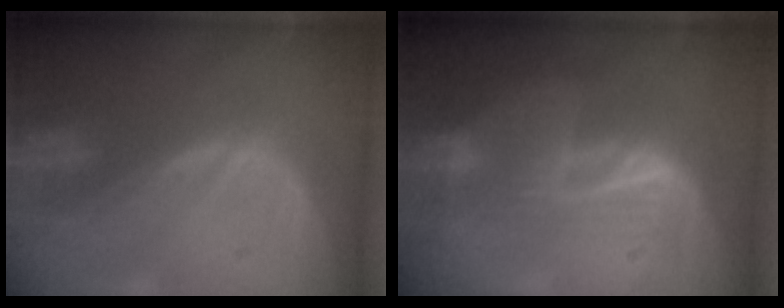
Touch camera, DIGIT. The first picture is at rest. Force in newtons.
{"total": 6.9, "press": 5.6, "slide": 4.0}